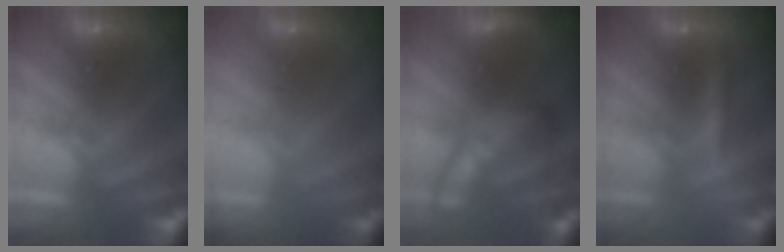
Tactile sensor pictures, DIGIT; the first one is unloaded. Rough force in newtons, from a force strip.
{"total": 1.6}
{"total": 6.9}
{"total": 2.0}